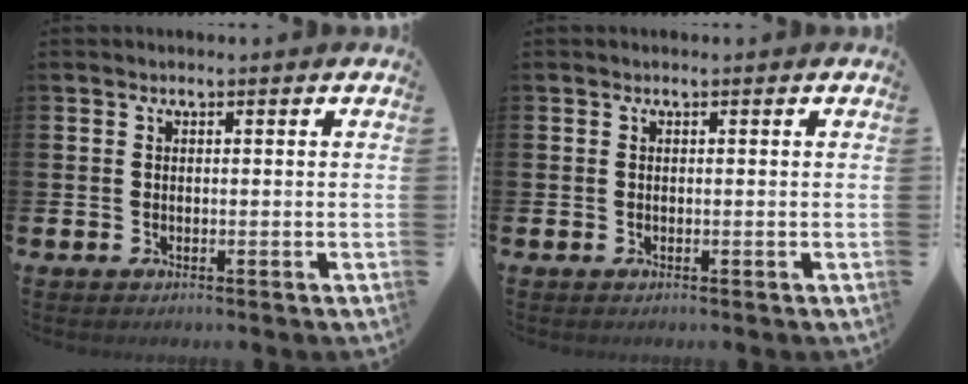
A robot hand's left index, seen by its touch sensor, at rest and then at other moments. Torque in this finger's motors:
{"motor_torque": [0.00, 0.00, 0.00, 0.00]}